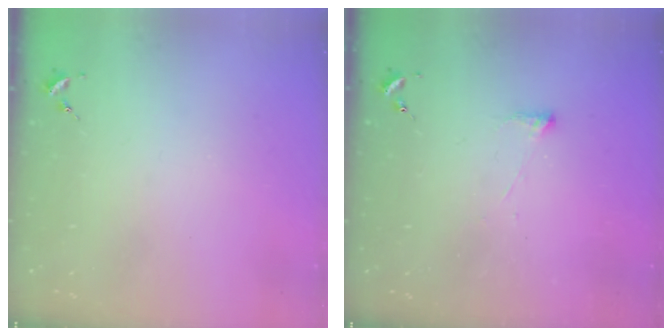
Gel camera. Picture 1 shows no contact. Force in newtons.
{"total": 2.8, "press": 2.7, "slide": 0.7}